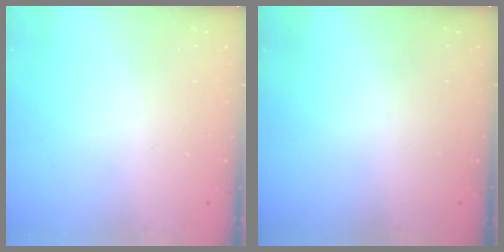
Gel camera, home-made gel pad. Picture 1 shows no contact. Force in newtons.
{"total": 0.0}